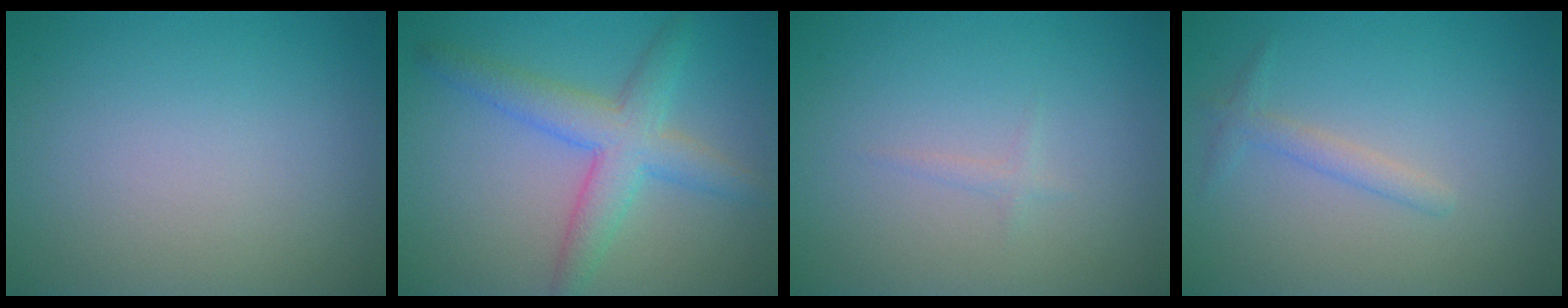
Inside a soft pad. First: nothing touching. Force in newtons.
{"total": 4.7, "press": 4.7, "slide": 0.0}
{"total": 0.7, "press": 0.6, "slide": 0.1}
{"total": 1.4, "press": 1.4, "slide": 0.1}